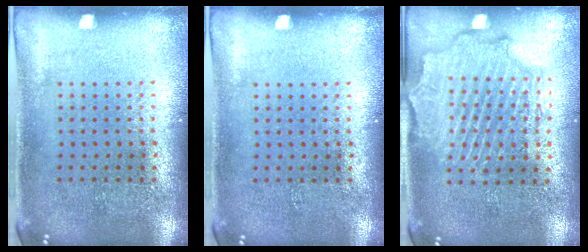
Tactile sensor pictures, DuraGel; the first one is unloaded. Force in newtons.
{"total": 0.0}
{"total": 2.3, "press": 2.2, "slide": 0.6}